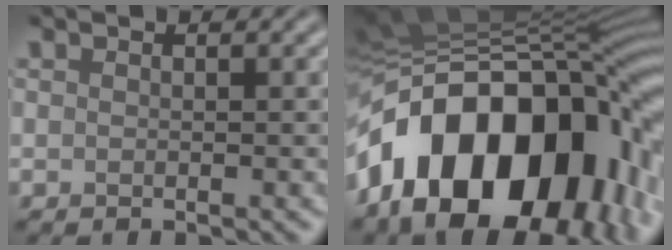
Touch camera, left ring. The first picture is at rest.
{"total": 19.5, "force": [-6.4, 11.7, 14.2], "torque": [-0.231, 0.009, -0.103]}